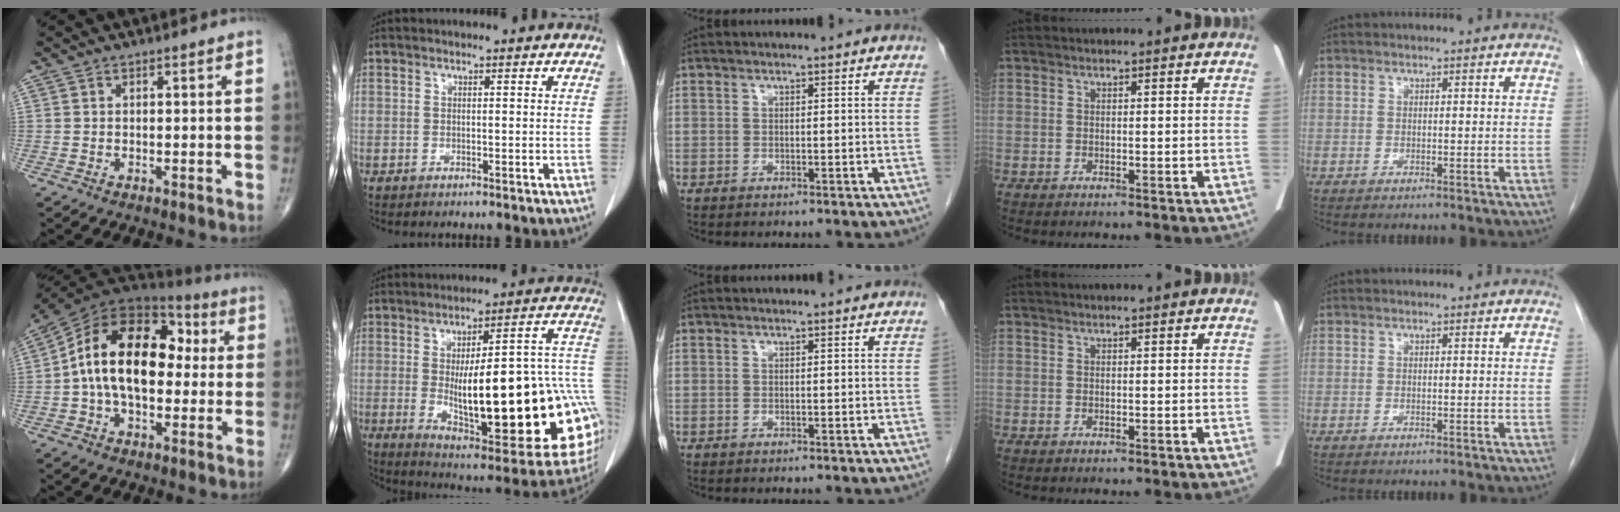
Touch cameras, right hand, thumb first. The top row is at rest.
{"thumb": {"total": 20.0, "force": [1.2, 12.0, 16.0], "torque": [-0.251, 0.041, 0.011]}, "index": {"total": 31.6, "force": [-4.3, 8.1, 30.2], "torque": [-0.329, 0.016, -0.044]}}